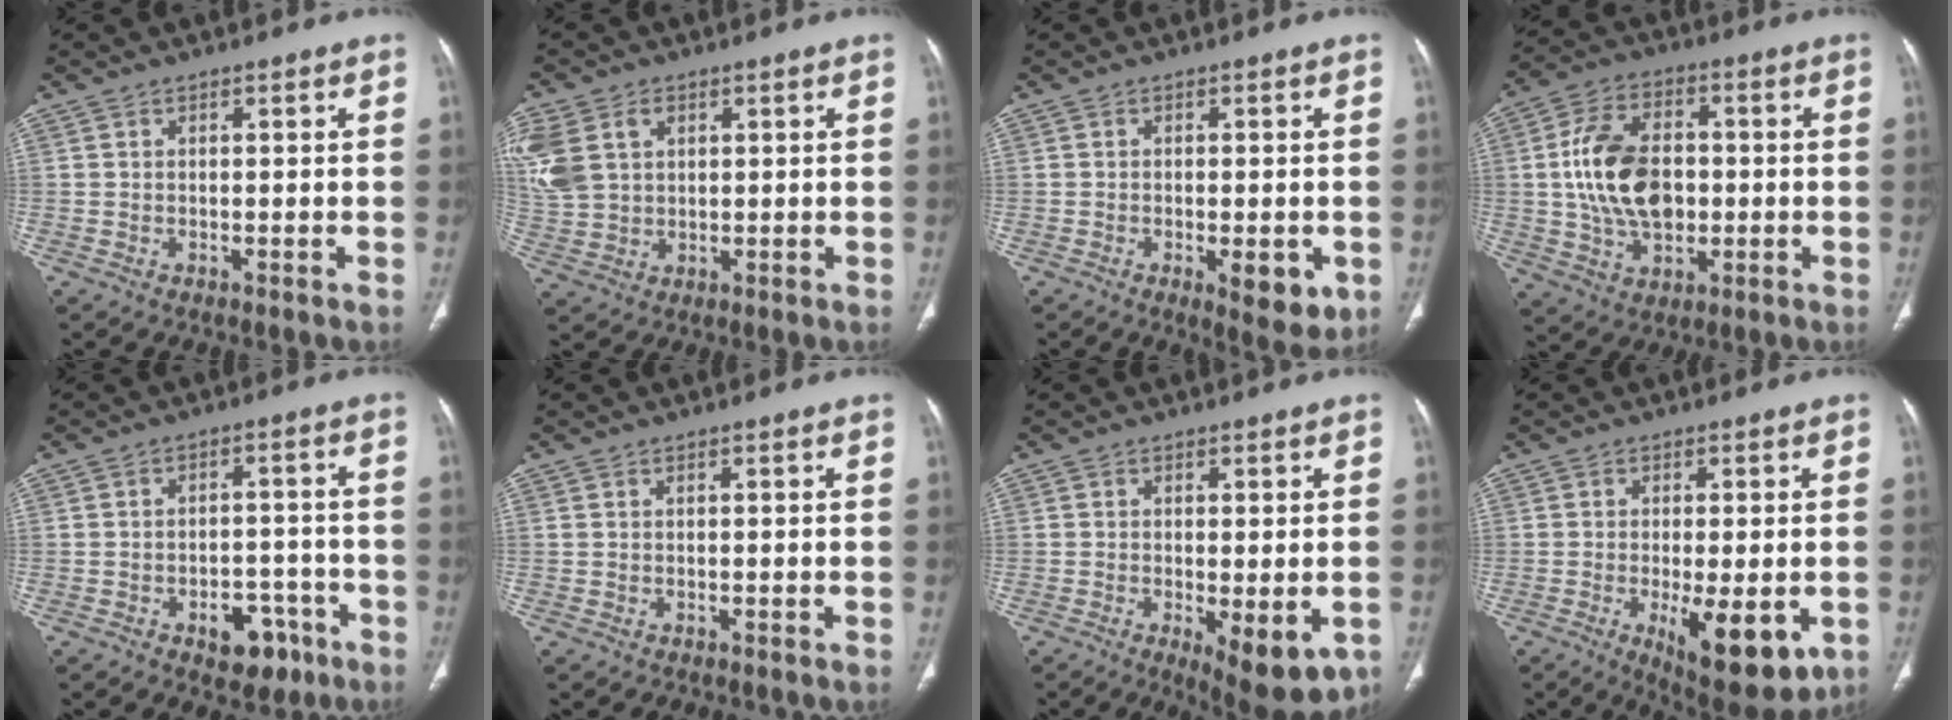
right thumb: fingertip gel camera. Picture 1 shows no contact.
{"total": 11.6, "force": [3.9, 8.5, 6.9], "torque": [-0.165, 0.008, 0.087]}
{"total": 7.2, "force": [-2.2, 2.8, 6.2], "torque": [-0.069, -0.010, -0.022]}
{"total": 15.4, "force": [0.1, 10.3, 11.5], "torque": [-0.192, 0.014, 0.007]}
{"total": 5.5, "force": [-2.8, 3.5, 3.2], "torque": [-0.018, 0.020, -0.034]}
{"total": 0.0}
{"total": 9.9, "force": [-3.6, 3.7, 8.5], "torque": [-0.107, -0.016, -0.045]}
{"total": 13.1, "force": [-4.0, 5.0, 11.5], "torque": [-0.154, -0.019, -0.045]}